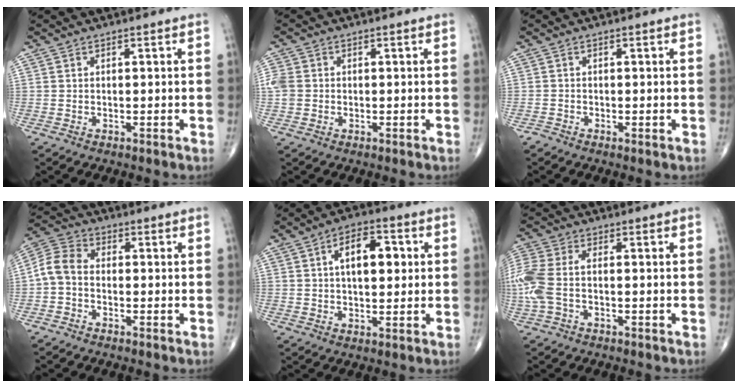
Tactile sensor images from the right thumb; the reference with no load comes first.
{"total": 3.6, "force": [-0.1, 3.1, 1.8], "torque": [-0.044, 0.008, -0.001]}
{"total": 0.7, "force": [-0.5, 0.2, 0.4], "torque": [-0.007, -0.003, -0.016]}
{"total": 6.1, "force": [-1.0, 4.3, 4.2], "torque": [-0.077, 0.021, -0.037]}
{"total": 9.6, "force": [2.1, 5.0, 7.9], "torque": [-0.102, 0.009, 0.030]}
{"total": 9.3, "force": [-1.0, 5.1, 7.8], "torque": [-0.218, 0.019, -0.020]}